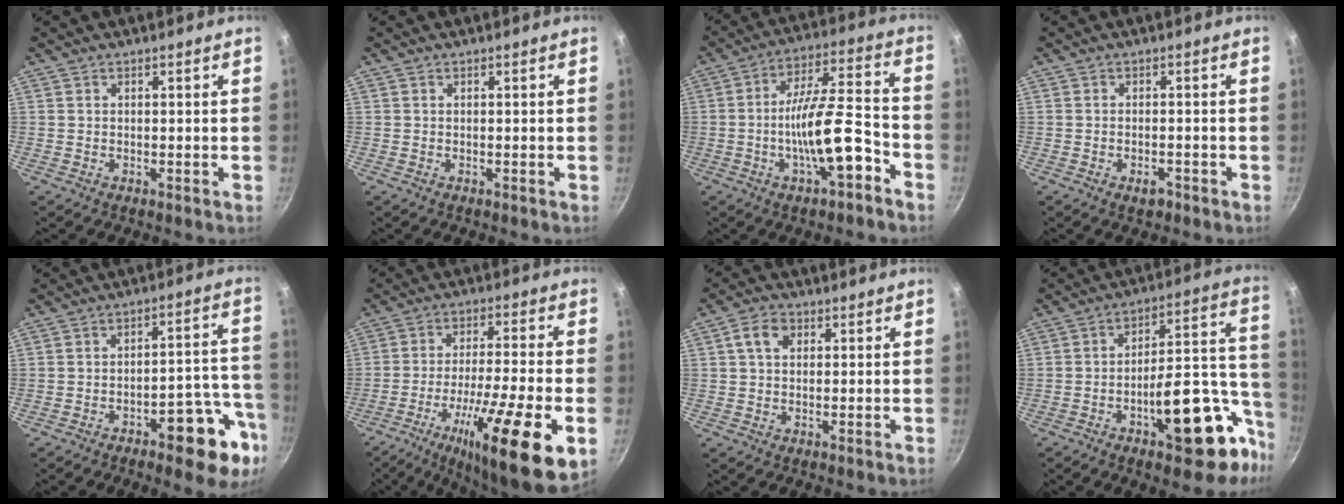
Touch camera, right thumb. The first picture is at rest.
{"total": 0.0}
{"total": 14.1, "force": [-5.7, 4.1, 12.2], "torque": [-0.187, 0.049, -0.099]}
{"total": 2.4, "force": [-1.5, 1.1, 1.5], "torque": [-0.021, 0.011, -0.021]}
{"total": 13.9, "force": [-6.8, 5.4, 10.8], "torque": [-0.093, 0.055, -0.087]}
{"total": 22.2, "force": [-8.6, 4.7, 19.9], "torque": [-0.307, 0.021, -0.141]}
{"total": 4.8, "force": [1.5, 3.3, 3.1], "torque": [-0.051, 0.007, 0.019]}
{"total": 22.7, "force": [-9.3, 9.8, 18.2], "torque": [-0.192, 0.060, -0.127]}